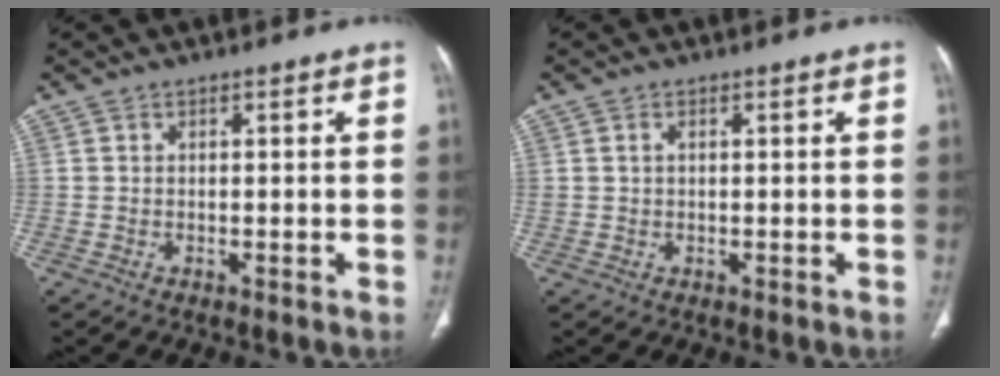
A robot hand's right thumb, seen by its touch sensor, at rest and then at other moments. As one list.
[{"total": 1.1, "force": [0.4, 0.7, 0.7], "torque": [-0.015, 0.001, 0.011]}]